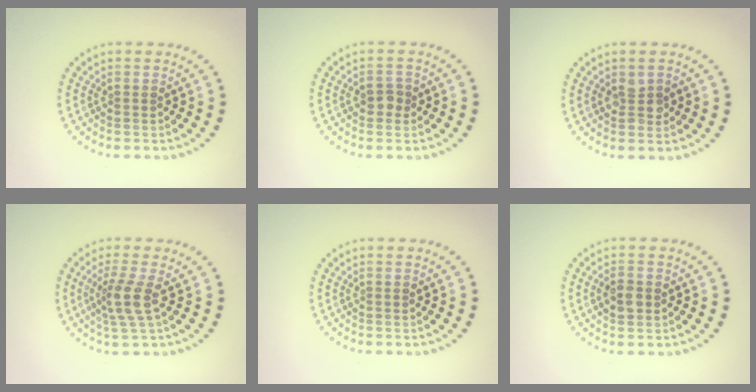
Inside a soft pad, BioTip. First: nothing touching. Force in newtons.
{"total": 1.6, "press": 1.5, "slide": 0.4}
{"total": 1.9, "press": 1.9, "slide": 0.2}
{"total": 2.9, "press": 2.3, "slide": 1.8}
{"total": 0.0}
{"total": 1.8, "press": 1.8, "slide": 0.3}